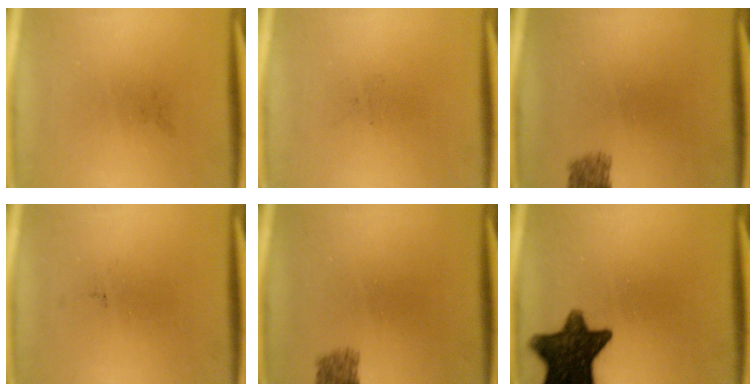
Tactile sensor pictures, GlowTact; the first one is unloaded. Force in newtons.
{"total": 0.0}
{"total": 2.5}
{"total": 0.0}
{"total": 2.5}
{"total": 12.8}